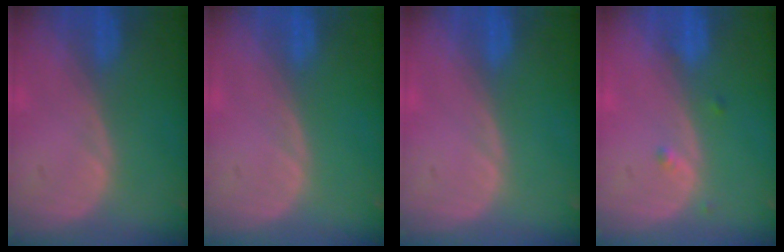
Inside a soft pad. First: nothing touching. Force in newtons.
{"total": 0.0}
{"total": 0.0}
{"total": 1.3, "press": 1.1, "slide": 0.7}